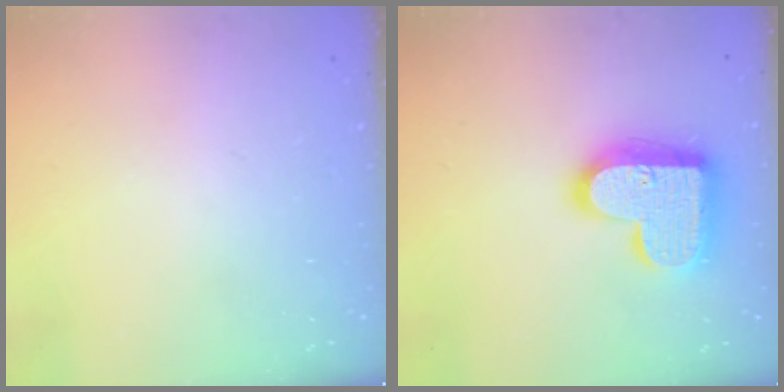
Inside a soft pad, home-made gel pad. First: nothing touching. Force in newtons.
{"total": 18.9, "press": 18.9, "slide": 1.1}